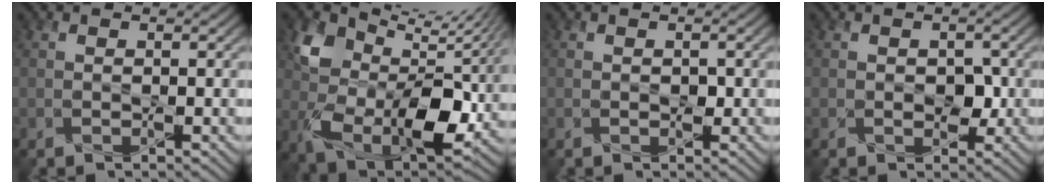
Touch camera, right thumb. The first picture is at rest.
{"total": 12.6, "force": [4.5, 8.0, 8.7], "torque": [-0.189, -0.016, 0.095]}
{"total": 0.8, "force": [-0.1, 0.7, 0.5], "torque": [-0.006, -0.006, -0.002]}
{"total": 2.3, "force": [-0.3, 1.7, 1.5], "torque": [-0.027, -0.008, -0.007]}